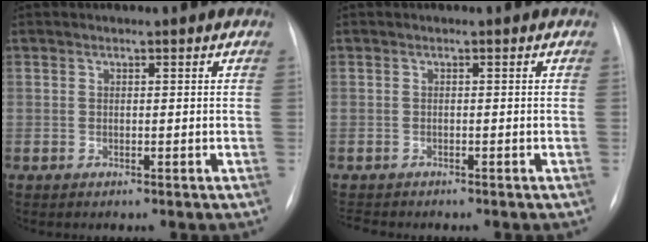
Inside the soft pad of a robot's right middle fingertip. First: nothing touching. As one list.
[{"total": 2.2, "force": [-2.0, 0.6, 0.4], "torque": [-0.005, -0.007, -0.029]}]